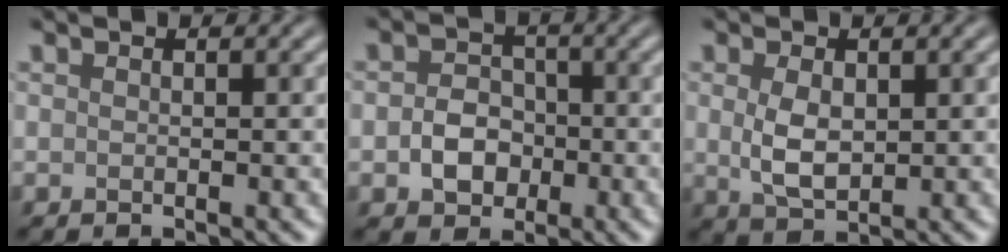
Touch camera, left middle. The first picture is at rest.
{"total": 3.2, "force": [-0.9, 2.6, 1.7], "torque": [-0.027, 0.002, -0.018]}
{"total": 3.2, "force": [0.4, 1.9, 2.5], "torque": [-0.060, -0.001, 0.012]}